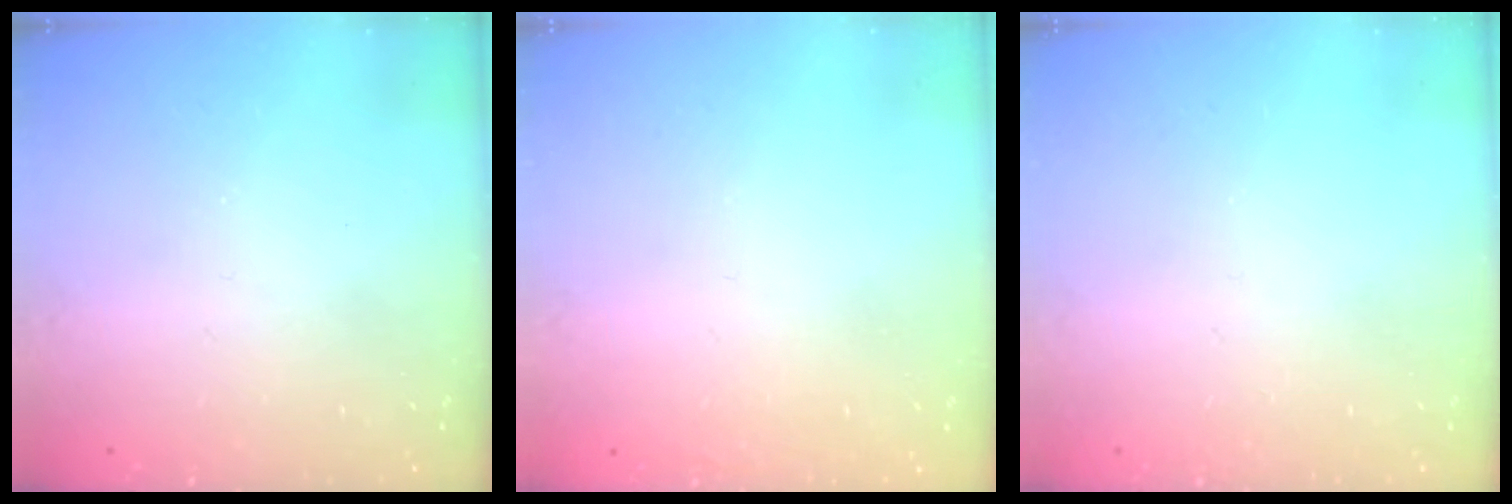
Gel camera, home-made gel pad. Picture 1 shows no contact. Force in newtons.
{"total": 1.6, "press": 1.6, "slide": 0.1}
{"total": 0.0}